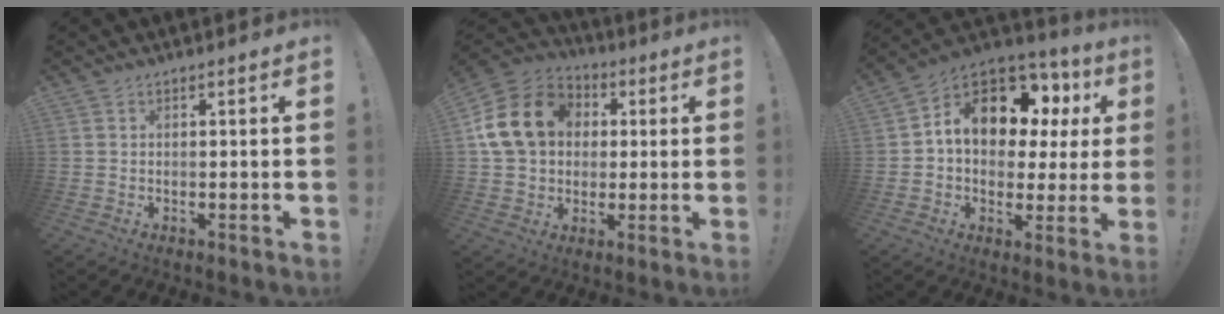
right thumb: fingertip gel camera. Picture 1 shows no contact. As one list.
[{"total": 18.1, "force": [4.1, 14.4, 10.1], "torque": [-0.175, 0.008, 0.084]}, {"total": 14.1, "force": [5.5, 9.3, 9.0], "torque": [-0.139, -0.032, 0.100]}]